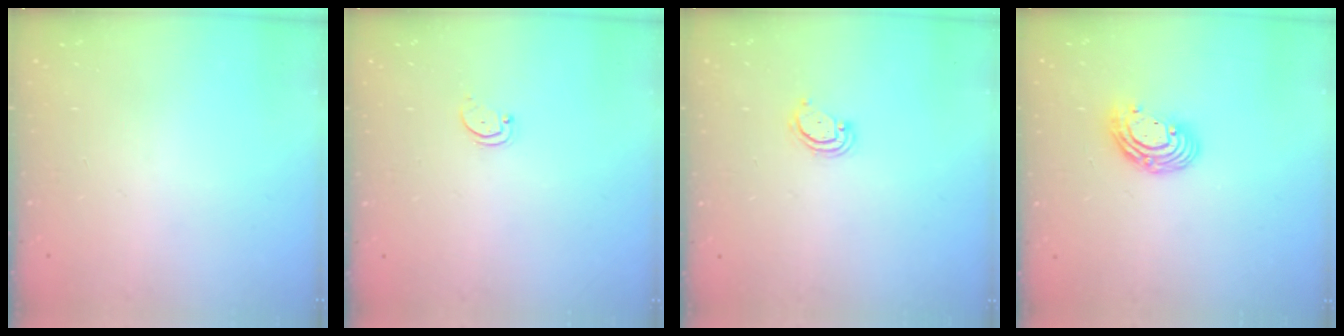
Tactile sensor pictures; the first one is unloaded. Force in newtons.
{"total": 1.6, "press": 1.6, "slide": 0.4}
{"total": 3.5, "press": 3.5, "slide": 0.3}
{"total": 9.2, "press": 9.2, "slide": 0.6}